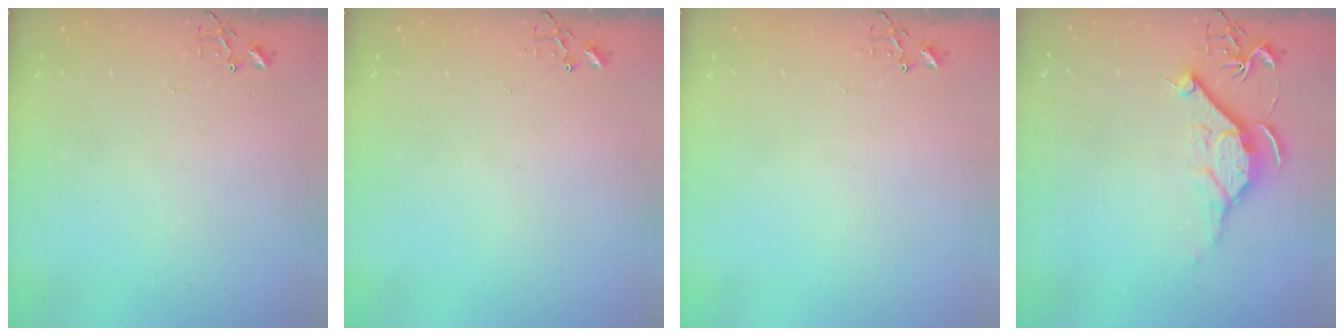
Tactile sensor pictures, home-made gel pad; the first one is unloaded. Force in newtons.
{"total": 0.0}
{"total": 0.0}
{"total": 11.4, "press": 11.4, "slide": 0.8}